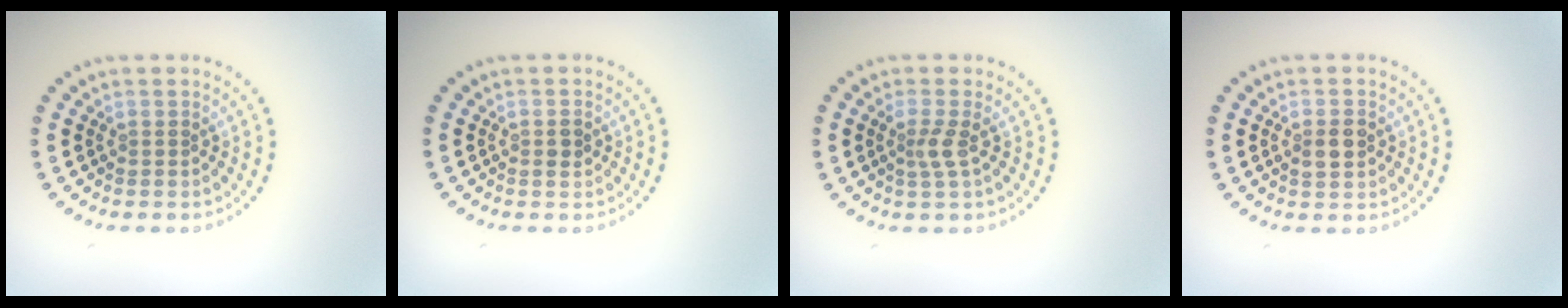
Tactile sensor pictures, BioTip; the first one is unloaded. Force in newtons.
{"total": 1.1, "press": 1.0, "slide": 0.2}
{"total": 1.8, "press": 1.3, "slide": 1.3}
{"total": 1.9, "press": 1.9, "slide": 0.1}